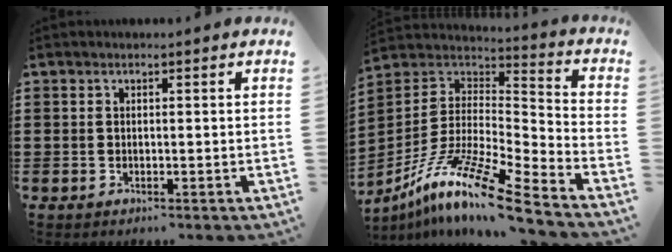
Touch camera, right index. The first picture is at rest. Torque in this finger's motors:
{"motor_torque": [1.14, 1.00, 0.43, 0.12]}